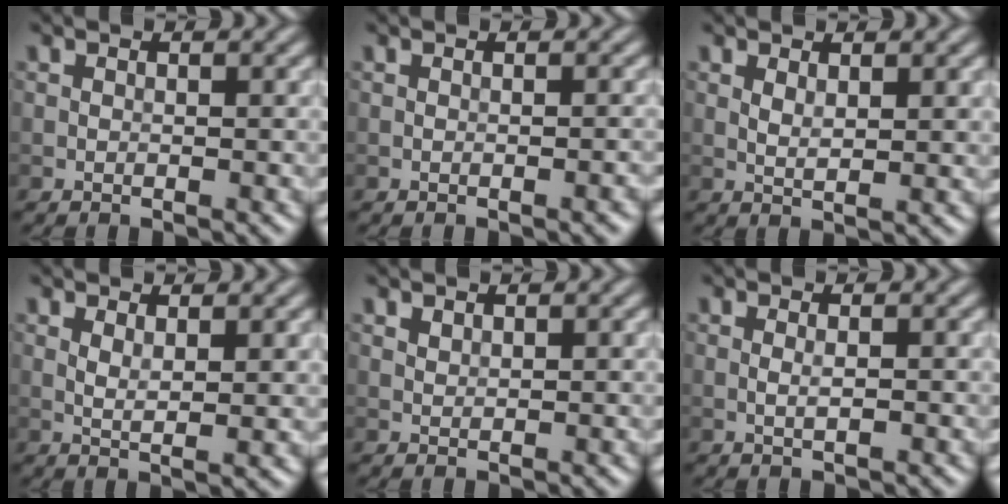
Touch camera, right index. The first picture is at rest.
{"total": 0.8, "force": [-0.3, 0.1, 0.7], "torque": [-0.008, 0.001, -0.004]}
{"total": 1.6, "force": [0.8, 0.5, 1.3], "torque": [-0.029, -0.003, 0.017]}
{"total": 2.2, "force": [1.0, 0.5, 1.9], "torque": [-0.037, -0.004, 0.020]}
{"total": 0.8, "force": [0.6, 0.4, 0.3], "torque": [-0.010, -0.001, 0.014]}
{"total": 0.9, "force": [0.0, 0.2, 0.9], "torque": [-0.018, -0.001, 0.000]}